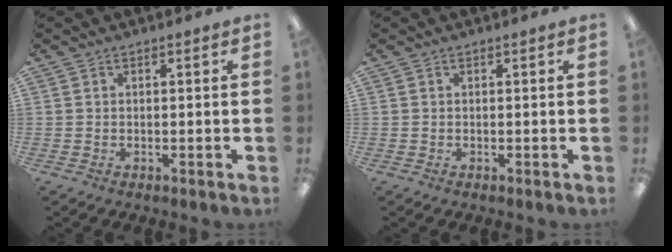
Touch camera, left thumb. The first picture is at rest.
{"total": 0.0}